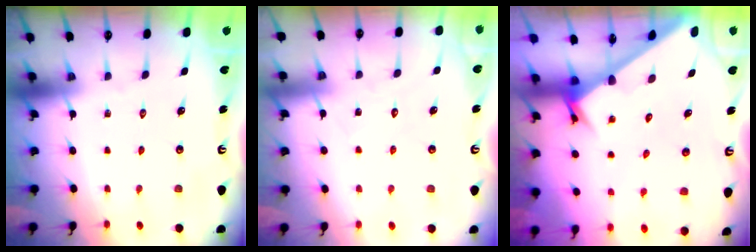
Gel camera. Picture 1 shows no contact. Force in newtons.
{"total": 5.9, "press": 5.9, "slide": 0.6}
{"total": 2.8, "press": 2.8, "slide": 0.1}